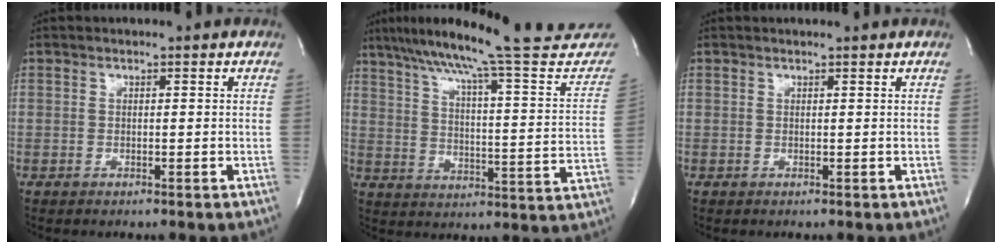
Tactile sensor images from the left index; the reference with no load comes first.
{"total": 27.7, "force": [24.7, 0.9, 12.4], "torque": [-0.195, -0.067, 0.317]}
{"total": 0.8, "force": [0.7, -0.2, 0.2], "torque": [-0.005, -0.001, 0.010]}